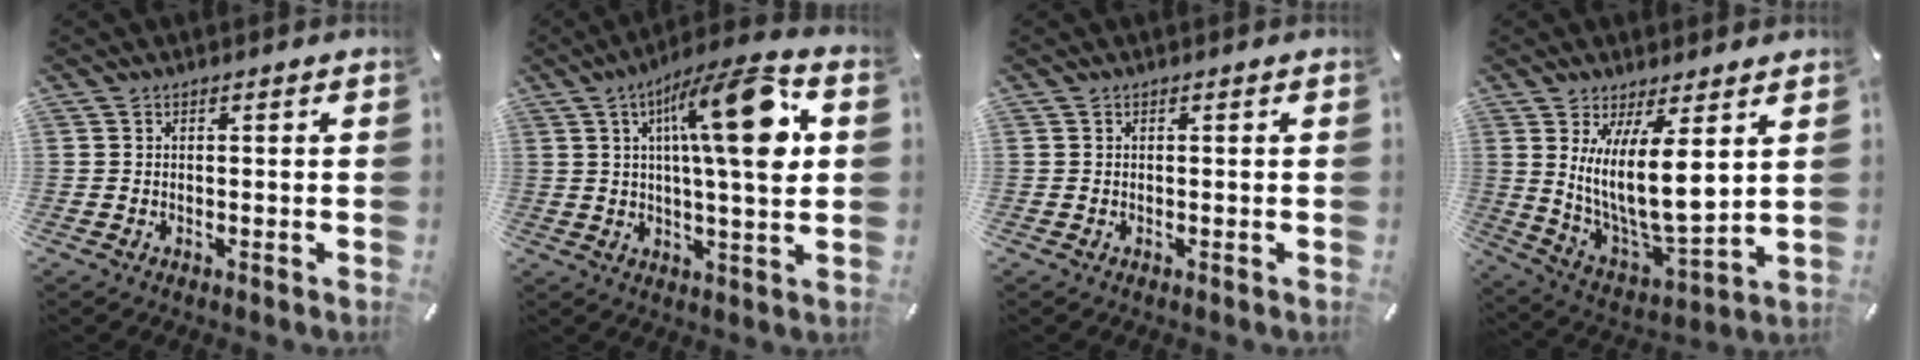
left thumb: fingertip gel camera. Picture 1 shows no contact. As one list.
[{"total": 19.2, "force": [5.4, 4.6, 17.8], "torque": [-0.283, -0.007, 0.068]}, {"total": 0.0}, {"total": 16.6, "force": [5.2, 6.3, 14.5], "torque": [-0.294, -0.042, 0.090]}]